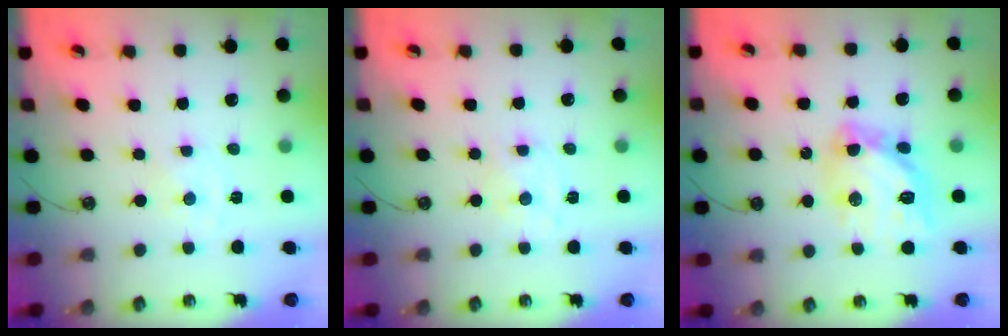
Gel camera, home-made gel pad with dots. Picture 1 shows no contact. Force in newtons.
{"total": 2.1, "press": 2.0, "slide": 0.4}
{"total": 15.5, "press": 15.4, "slide": 1.4}